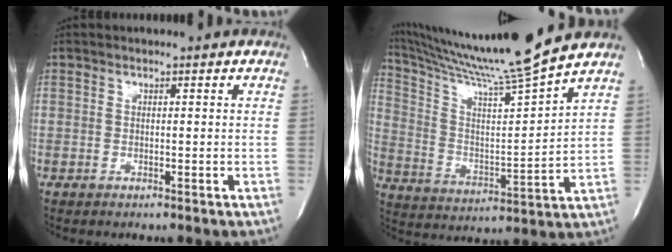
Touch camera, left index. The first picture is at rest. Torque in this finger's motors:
{"motor_torque": [-0.01, -0.06, 0.37, 0.12]}